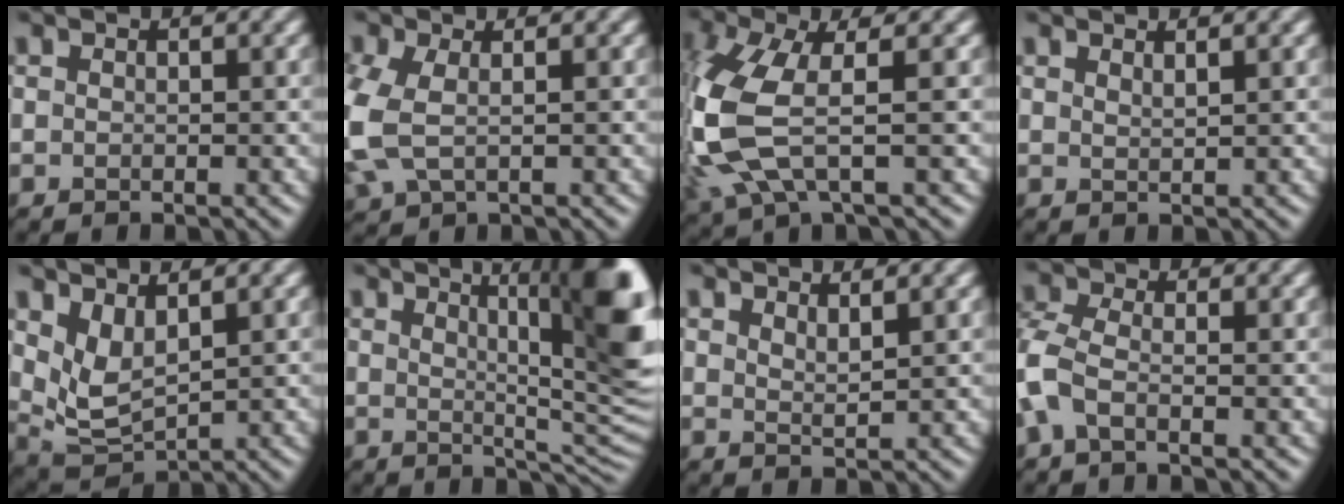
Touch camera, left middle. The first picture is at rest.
{"total": 5.5, "force": [-0.7, 3.4, 4.2], "torque": [-0.129, -0.011, -0.013]}
{"total": 8.1, "force": [-0.9, 3.3, 7.3], "torque": [-0.207, -0.005, -0.025]}
{"total": 0.9, "force": [0.8, -0.4, 0.4], "torque": [-0.013, 0.004, 0.015]}
{"total": 3.4, "force": [1.7, 1.5, 2.6], "torque": [-0.064, -0.008, 0.041]}
{"total": 11.7, "force": [3.4, 2.7, 10.8], "torque": [-0.116, 0.008, 0.045]}
{"total": 1.3, "force": [1.2, -0.3, 0.6], "torque": [-0.017, 0.003, 0.022]}
{"total": 3.4, "force": [-1.2, 1.8, 2.7], "torque": [-0.076, 0.008, -0.039]}